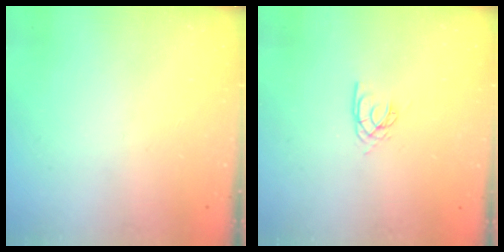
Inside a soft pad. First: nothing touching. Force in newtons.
{"total": 4.5, "press": 4.5, "slide": 0.3}